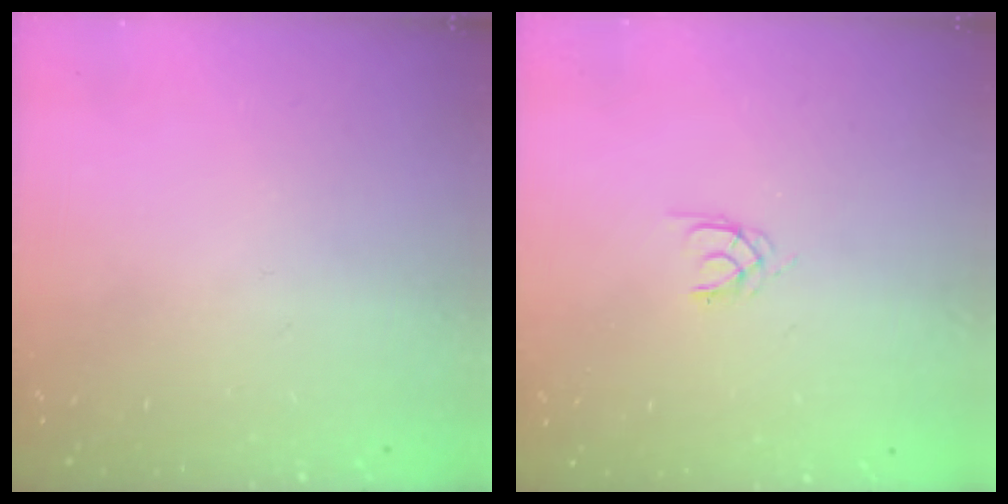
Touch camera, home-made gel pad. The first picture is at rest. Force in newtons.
{"total": 1.3, "press": 1.2, "slide": 0.3}